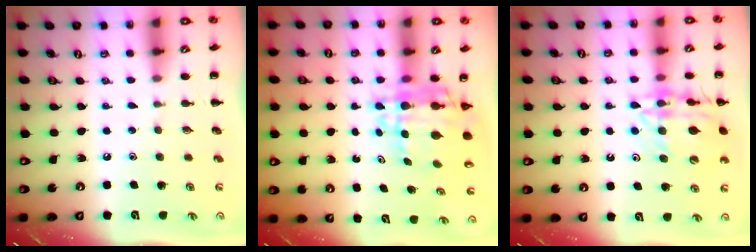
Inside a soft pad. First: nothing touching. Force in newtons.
{"total": 9.2, "press": 8.7, "slide": 3.2}
{"total": 16.3, "press": 16.3, "slide": 1.1}